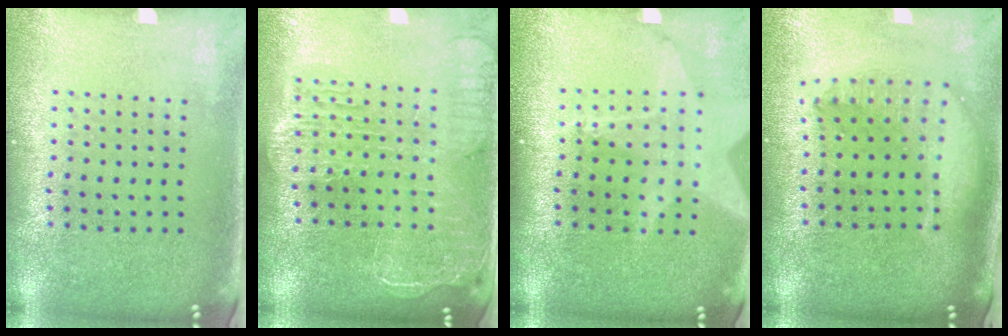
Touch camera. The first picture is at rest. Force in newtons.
{"total": 2.3, "press": 2.0, "slide": 1.1}
{"total": 2.0, "press": 1.5, "slide": 1.3}
{"total": 2.0, "press": 1.6, "slide": 1.2}